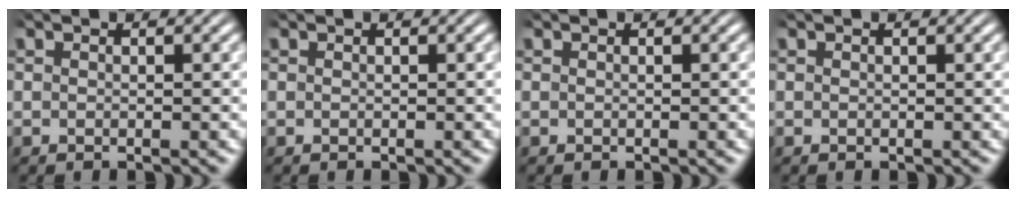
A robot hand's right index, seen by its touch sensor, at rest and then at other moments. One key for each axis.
{"total": 0.0}
{"total": 0.0}
{"total": 0.0}